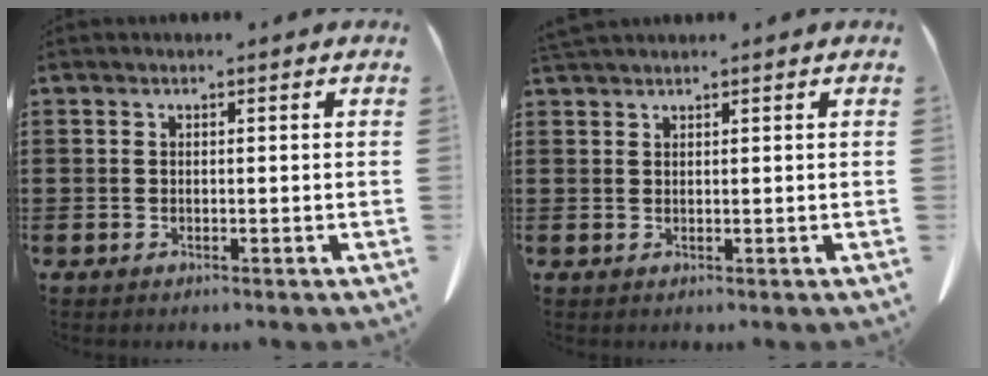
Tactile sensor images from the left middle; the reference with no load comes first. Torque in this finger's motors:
{"motor_torque": [0.30, 0.24, 0.03, 0.01]}